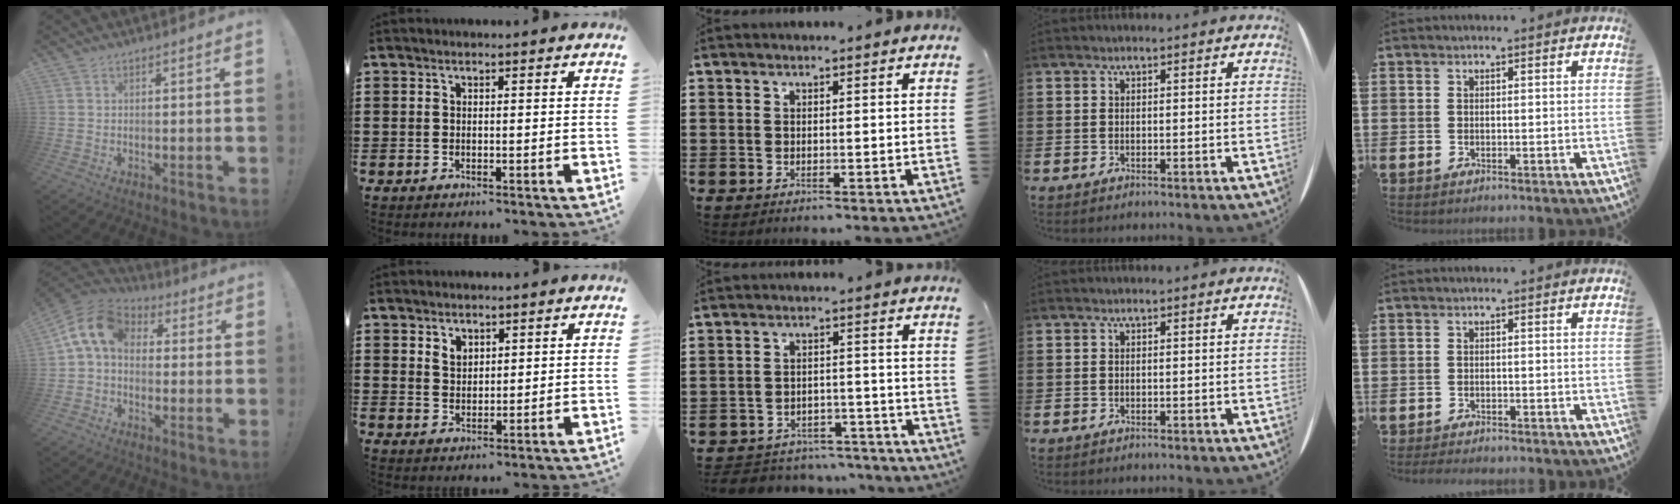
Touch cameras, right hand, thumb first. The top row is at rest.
{"thumb": {"total": 11.7, "force": [2.2, 7.9, 8.3], "torque": [-0.170, 0.012, 0.045]}, "index": {"total": 2.3, "force": [1.5, 1.5, 0.7], "torque": [-0.018, 0.005, 0.029]}, "middle": {"total": 4.4, "force": [-4.4, 0.8, 0.1], "torque": [-0.005, 0.009, -0.092]}, "little": {"total": 1.0, "force": [-1.0, 0.1, 0.3], "torque": [-0.007, 0.000, -0.021]}}